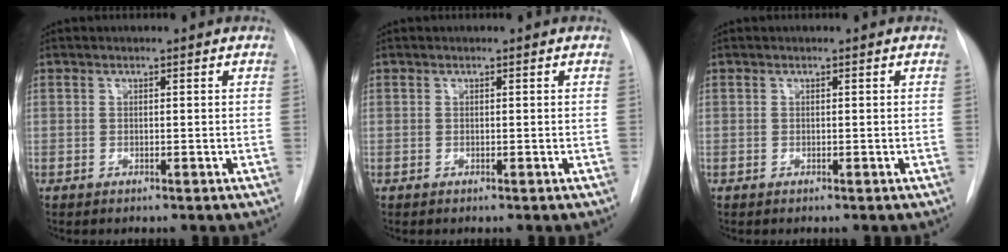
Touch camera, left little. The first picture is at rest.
{"total": 0.0}
{"total": 0.0}